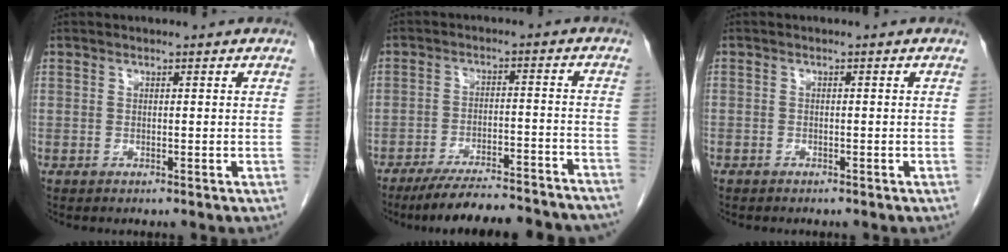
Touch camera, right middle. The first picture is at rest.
{"total": 19.9, "force": [-18.1, 2.2, 7.9], "torque": [-0.093, -0.008, -0.245]}
{"total": 1.2, "force": [-1.0, 0.7, 0.2], "torque": [-0.008, 0.002, -0.015]}